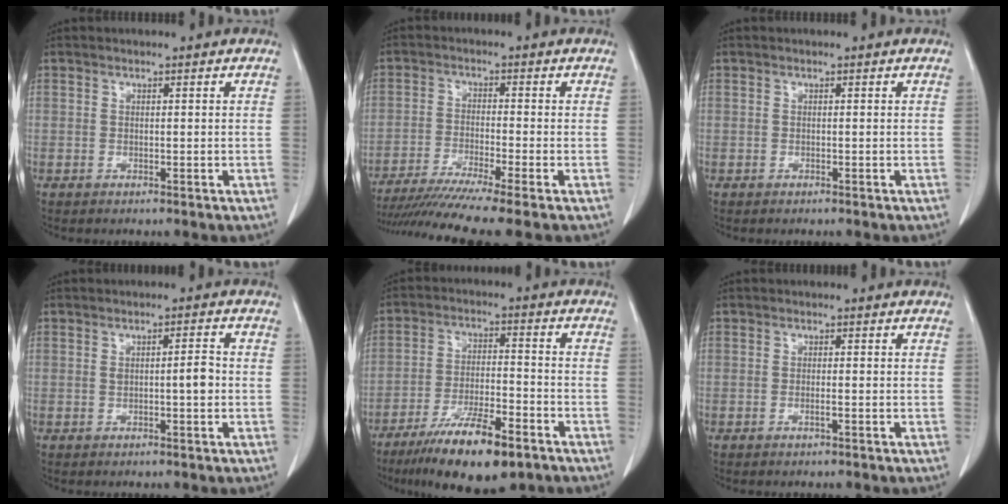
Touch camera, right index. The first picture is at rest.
{"total": 10.8, "force": [-8.9, -1.7, 6.0], "torque": [-0.083, -0.030, -0.144]}
{"total": 0.0}
{"total": 2.9, "force": [-0.2, 0.6, 2.9], "torque": [-0.048, 0.003, -0.001]}
{"total": 13.5, "force": [-9.0, 2.8, 9.7], "torque": [-0.171, -0.023, -0.153]}
{"total": 0.9, "force": [-0.4, 0.0, 0.8], "torque": [-0.019, -0.001, -0.006]}